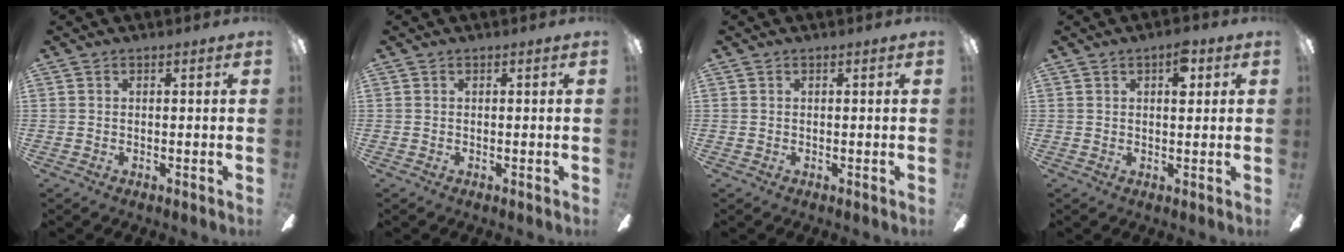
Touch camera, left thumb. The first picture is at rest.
{"total": 0.0}
{"total": 0.0}
{"total": 4.8, "force": [2.5, 2.1, 3.5], "torque": [-0.044, -0.006, 0.035]}